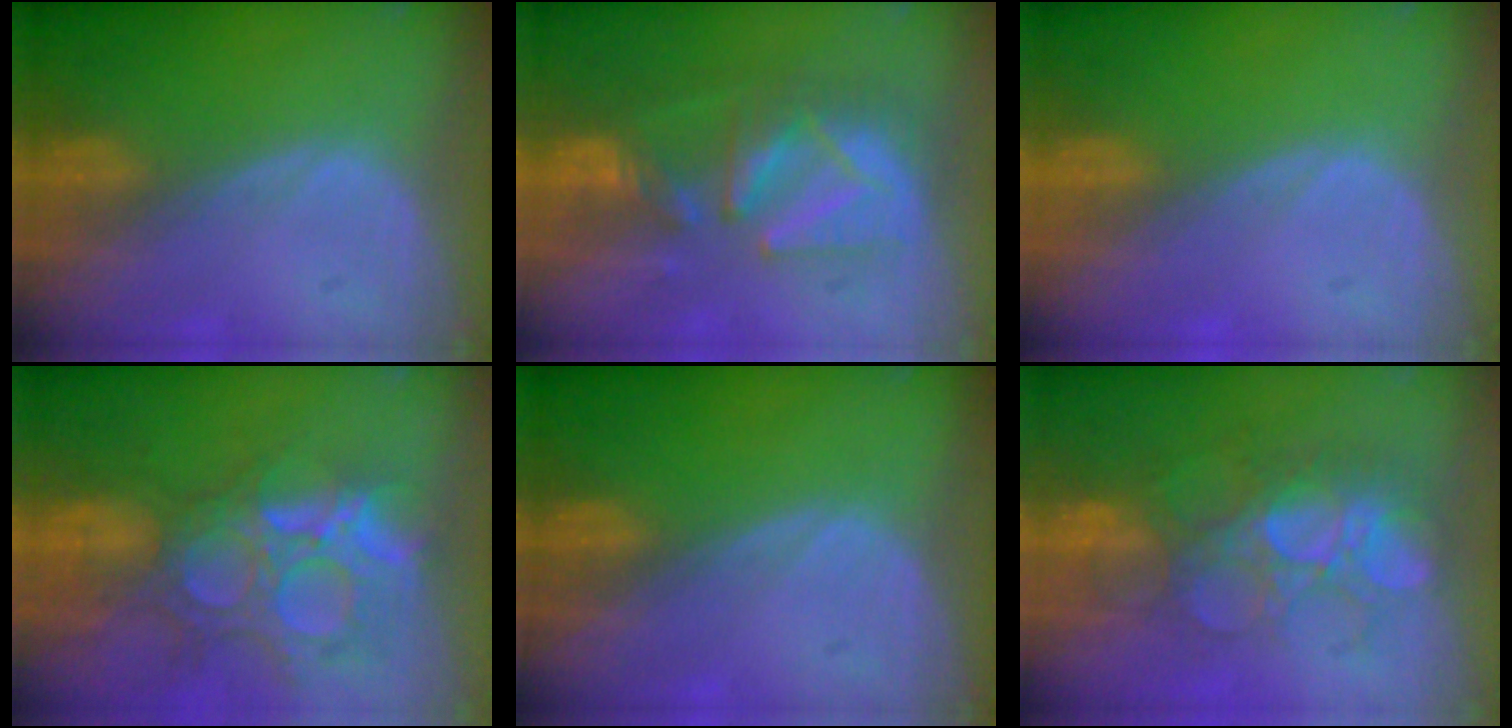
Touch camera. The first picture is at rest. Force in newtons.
{"total": 8.9, "press": 8.8, "slide": 1.0}
{"total": 0.0}
{"total": 13.3, "press": 11.4, "slide": 6.9}
{"total": 0.0}
{"total": 8.9, "press": 8.8, "slide": 1.7}